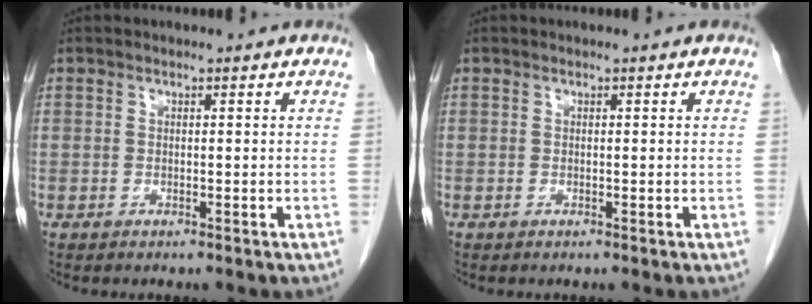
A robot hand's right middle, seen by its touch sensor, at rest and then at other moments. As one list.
[{"total": 0.0}]